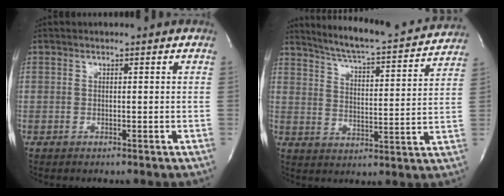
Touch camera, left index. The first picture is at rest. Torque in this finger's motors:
{"motor_torque": [-0.48, -0.51, 0.10, 0.00]}